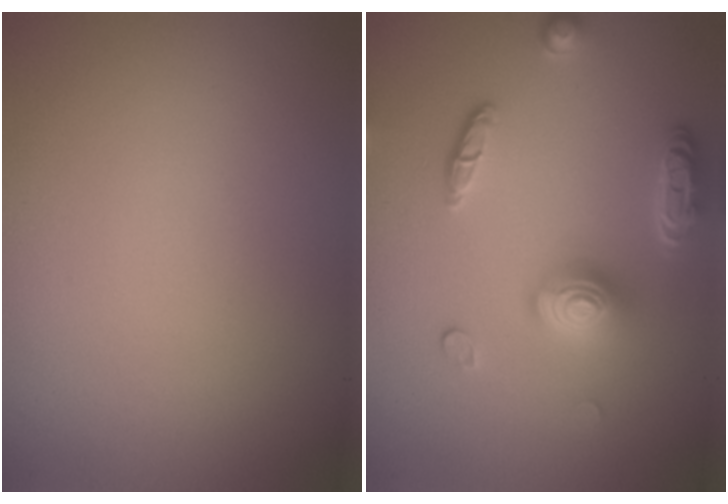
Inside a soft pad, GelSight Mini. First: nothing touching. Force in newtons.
{"total": 4.7, "press": 3.6, "slide": 2.9}